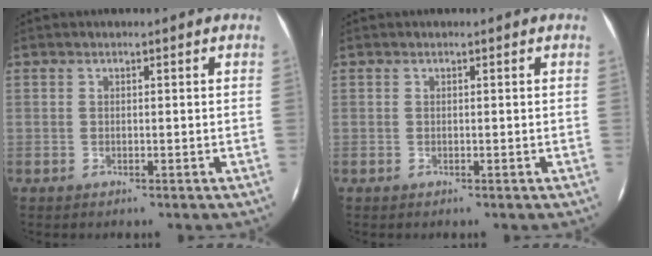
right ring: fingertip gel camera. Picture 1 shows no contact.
{"total": 0.0}